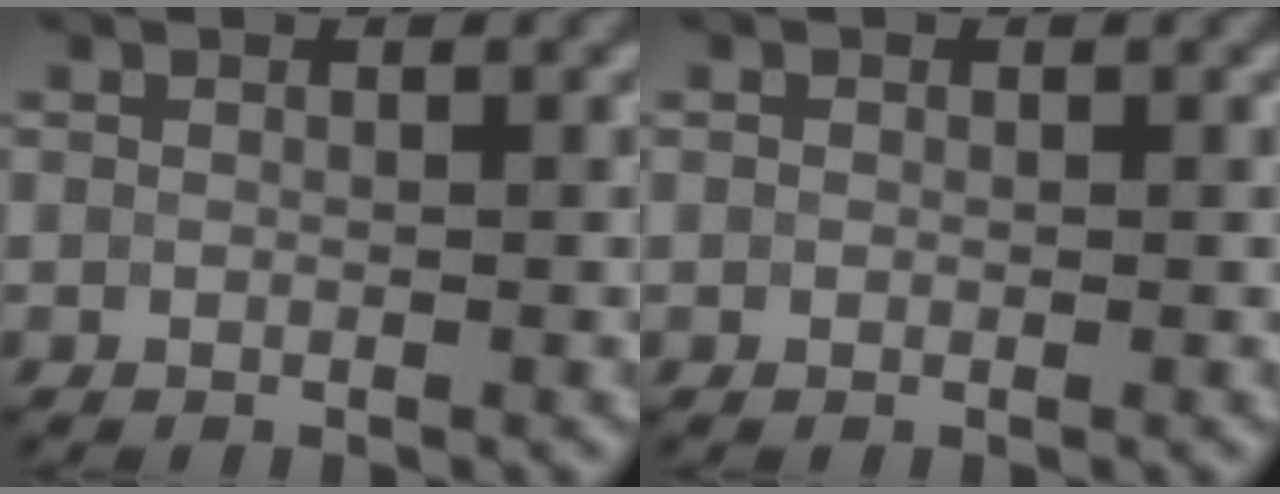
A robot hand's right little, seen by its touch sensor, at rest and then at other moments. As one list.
[{"total": 0.0}]